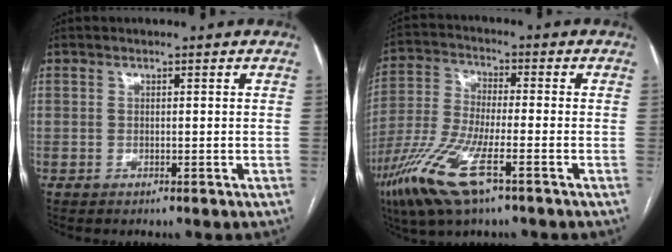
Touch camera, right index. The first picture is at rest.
{"total": 12.6, "force": [-6.7, 2.5, 10.4], "torque": [-0.225, -0.024, -0.126]}